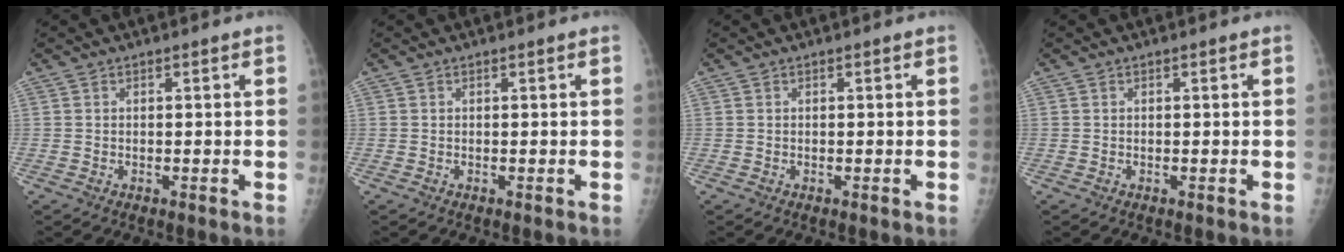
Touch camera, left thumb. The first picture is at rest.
{"total": 0.0}
{"total": 0.0}
{"total": 0.0}